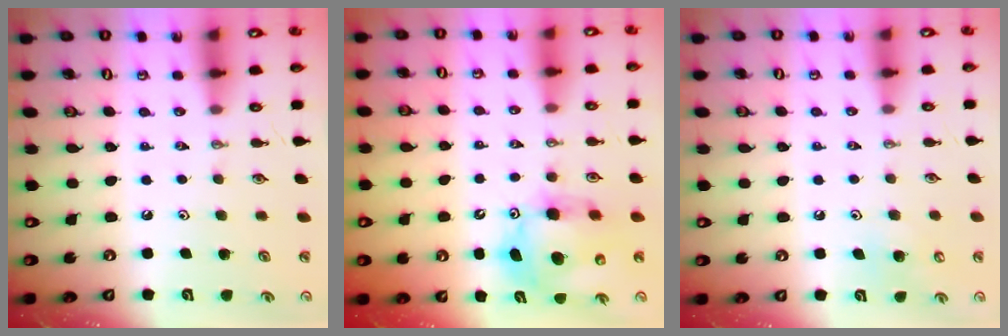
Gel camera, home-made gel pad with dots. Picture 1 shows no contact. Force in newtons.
{"total": 12.4, "press": 12.2, "slide": 2.1}
{"total": 6.3, "press": 6.3, "slide": 0.0}